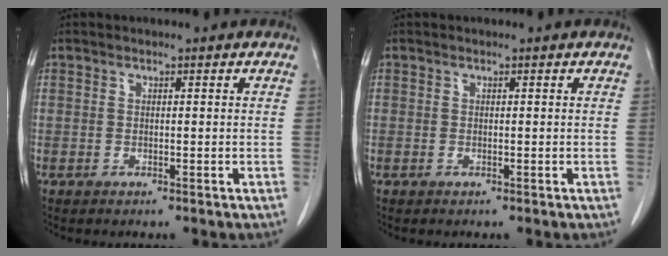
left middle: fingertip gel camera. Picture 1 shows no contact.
{"total": 0.0}